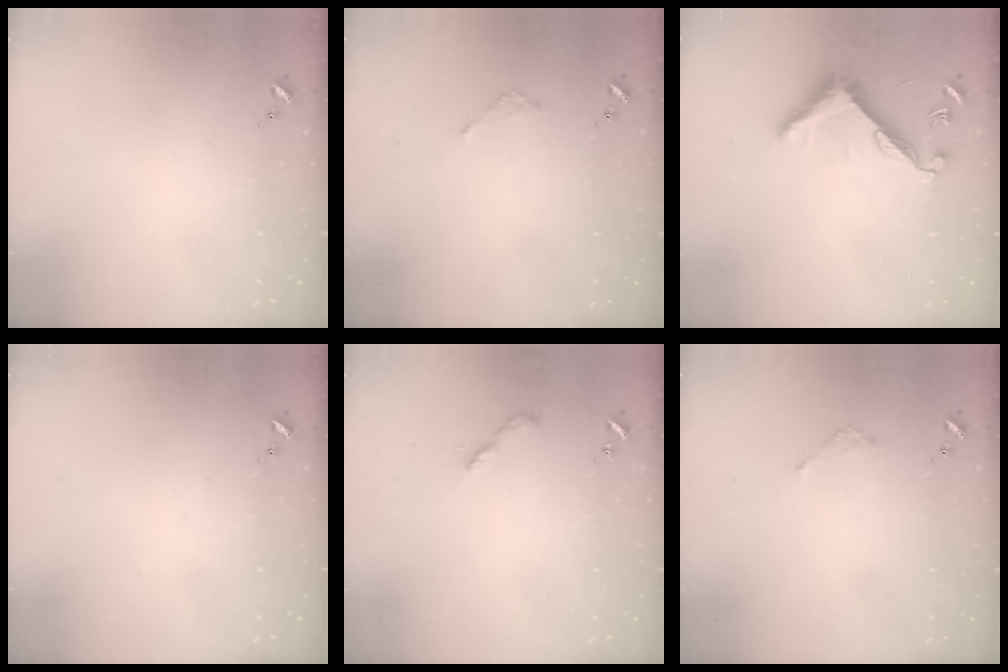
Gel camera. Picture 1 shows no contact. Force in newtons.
{"total": 2.1, "press": 2.1, "slide": 0.2}
{"total": 8.3, "press": 8.2, "slide": 0.5}
{"total": 0.0}
{"total": 2.2, "press": 2.2, "slide": 0.2}
{"total": 2.1, "press": 2.1, "slide": 0.2}